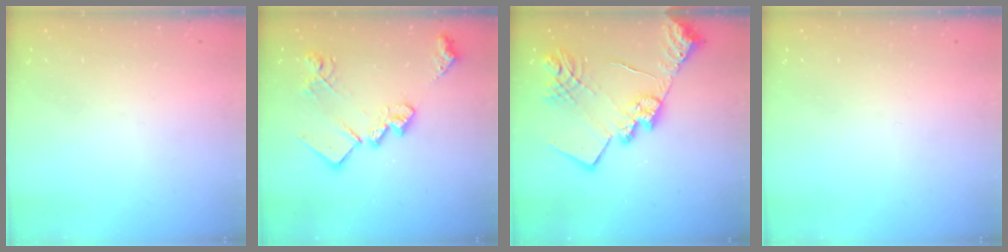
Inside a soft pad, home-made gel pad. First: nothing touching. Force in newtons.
{"total": 19.8, "press": 19.8, "slide": 1.0}
{"total": 19.4, "press": 19.4, "slide": 1.9}
{"total": 0.0}